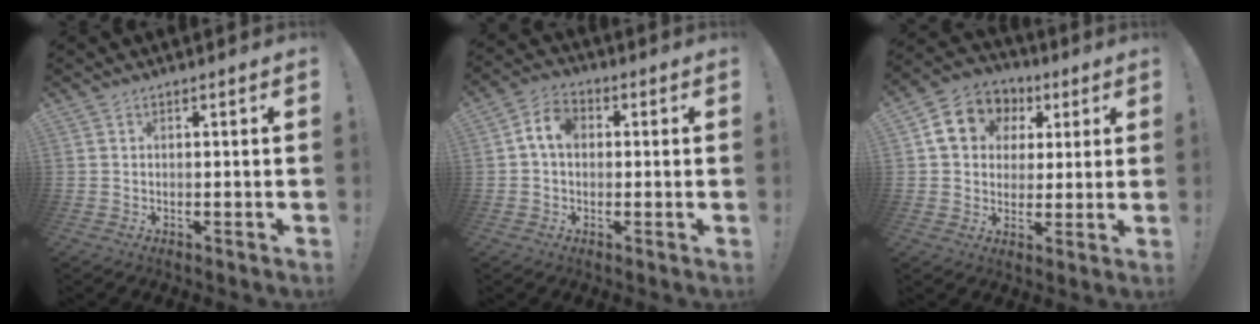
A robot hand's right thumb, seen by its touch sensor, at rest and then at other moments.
{"total": 6.9, "force": [0.6, 4.8, 4.9], "torque": [-0.088, 0.019, 0.017]}
{"total": 12.4, "force": [4.5, 10.3, 5.4], "torque": [-0.073, -0.013, 0.089]}